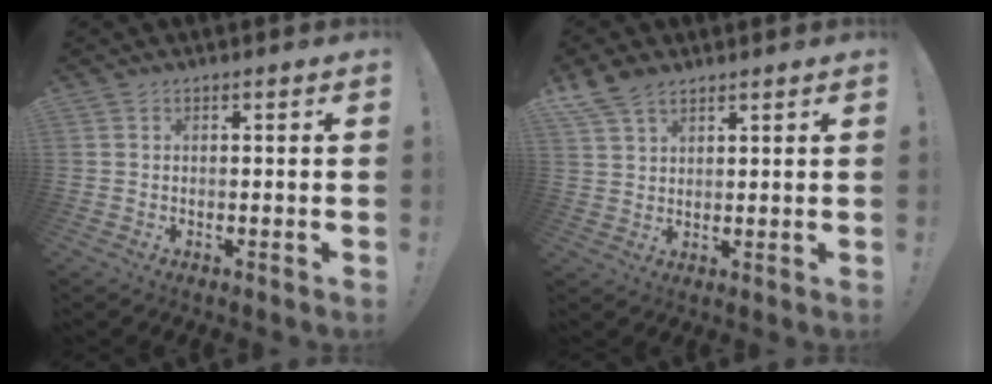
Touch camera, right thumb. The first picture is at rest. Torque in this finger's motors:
{"motor_torque": [-0.09, 0.13, 0.21, -0.03, 0.03]}